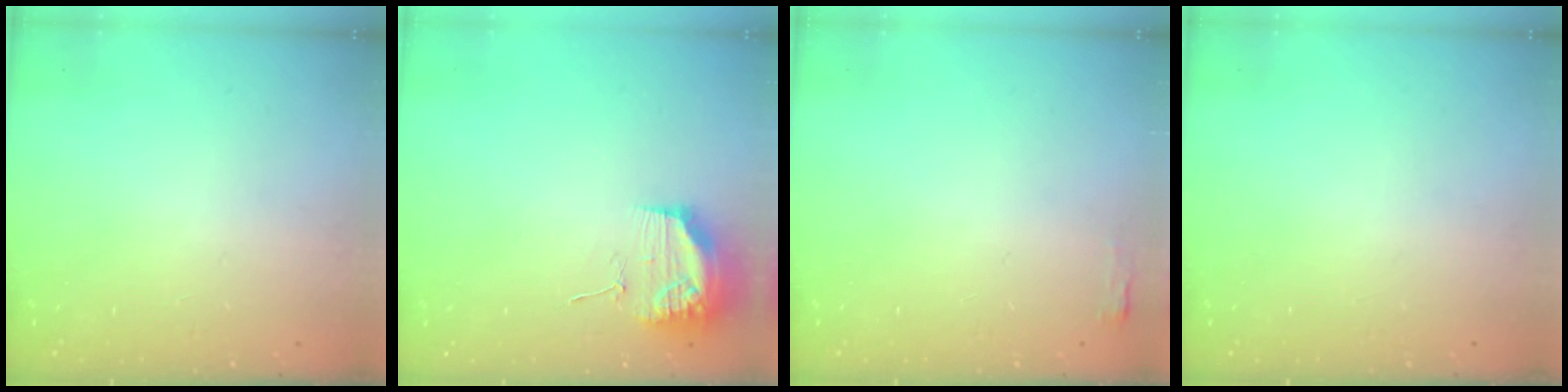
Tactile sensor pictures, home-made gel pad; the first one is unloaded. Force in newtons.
{"total": 11.7, "press": 11.6, "slide": 1.0}
{"total": 2.7, "press": 2.6, "slide": 0.8}
{"total": 0.0}